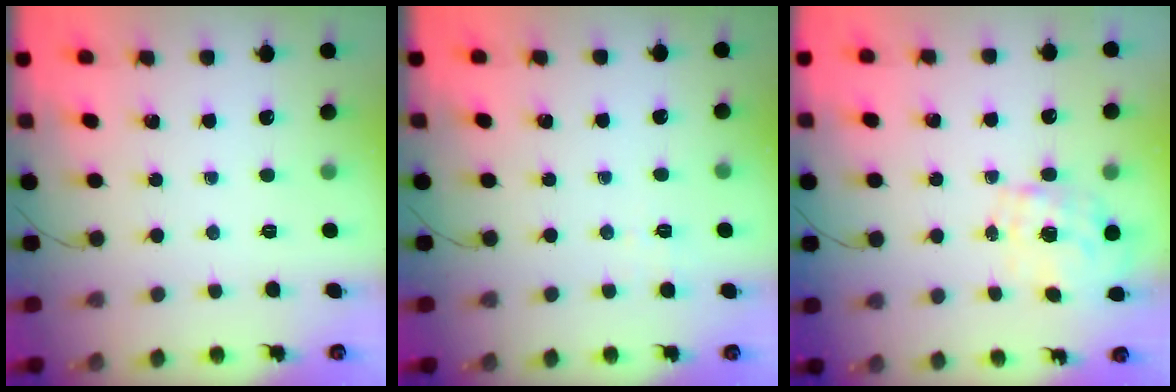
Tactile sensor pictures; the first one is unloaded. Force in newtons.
{"total": 2.1, "press": 1.2, "slide": 1.7}
{"total": 1.6, "press": 1.4, "slide": 0.8}